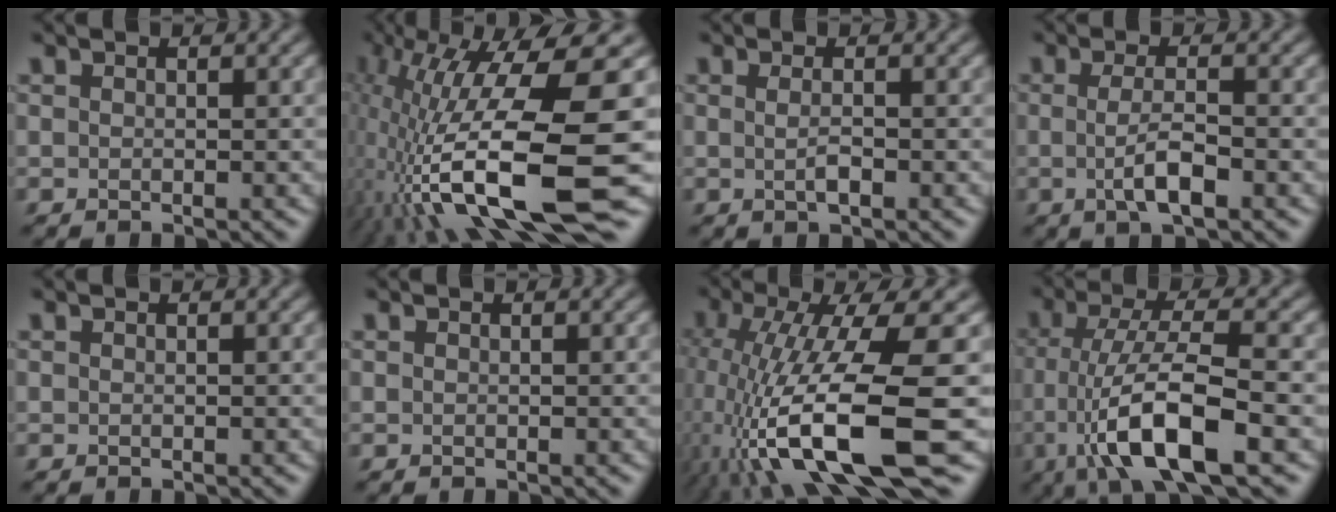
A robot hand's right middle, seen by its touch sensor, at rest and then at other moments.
{"total": 14.9, "force": [-1.6, 4.2, 14.2], "torque": [-0.275, -0.002, -0.015]}
{"total": 1.3, "force": [-0.1, 0.3, 1.3], "torque": [-0.025, -0.002, -0.003]}
{"total": 3.2, "force": [-0.7, 0.7, 3.1], "torque": [-0.061, -0.004, -0.012]}
{"total": 0.0}
{"total": 0.0}
{"total": 13.7, "force": [-3.8, 3.7, 12.6], "torque": [-0.247, -0.016, -0.056]}
{"total": 9.8, "force": [-3.1, 2.5, 8.9], "torque": [-0.156, 0.006, -0.061]}